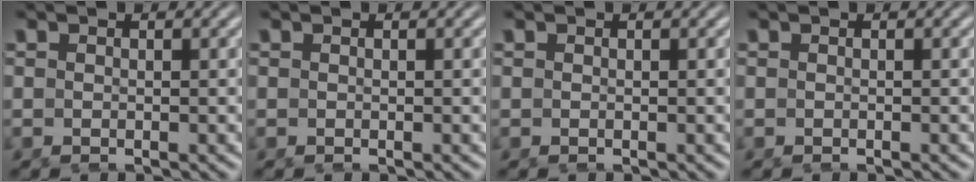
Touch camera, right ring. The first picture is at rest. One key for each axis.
{"total": 0.0}
{"total": 0.0}
{"total": 0.0}